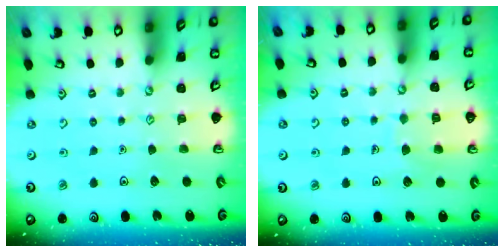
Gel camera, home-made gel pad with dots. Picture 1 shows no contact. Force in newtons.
{"total": 6.0, "press": 6.0, "slide": 0.6}